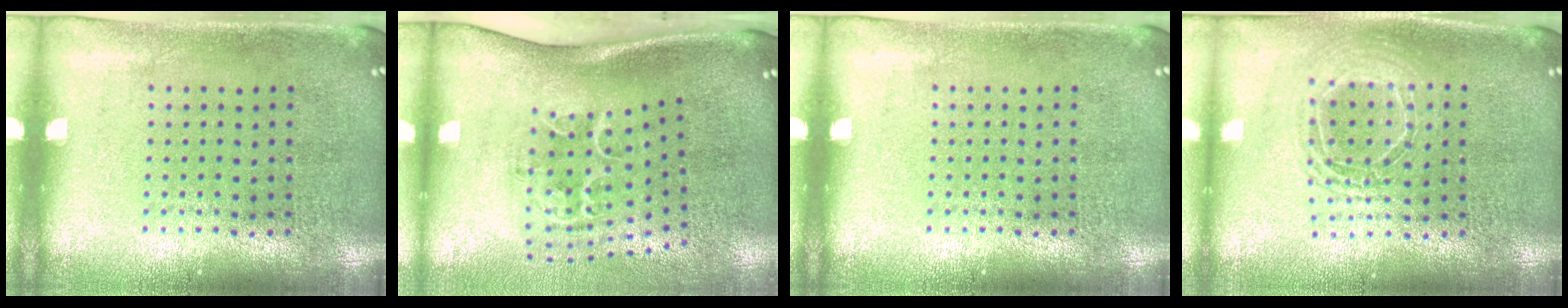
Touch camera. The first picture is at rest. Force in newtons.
{"total": 1.9, "press": 1.4, "slide": 1.3}
{"total": 0.0}
{"total": 1.7, "press": 1.4, "slide": 0.9}